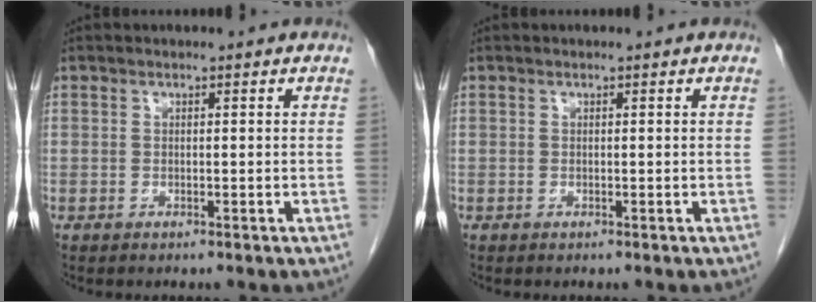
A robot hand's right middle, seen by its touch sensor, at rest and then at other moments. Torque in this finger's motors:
{"motor_torque": [-0.05, -0.01, 0.00, 0.00]}